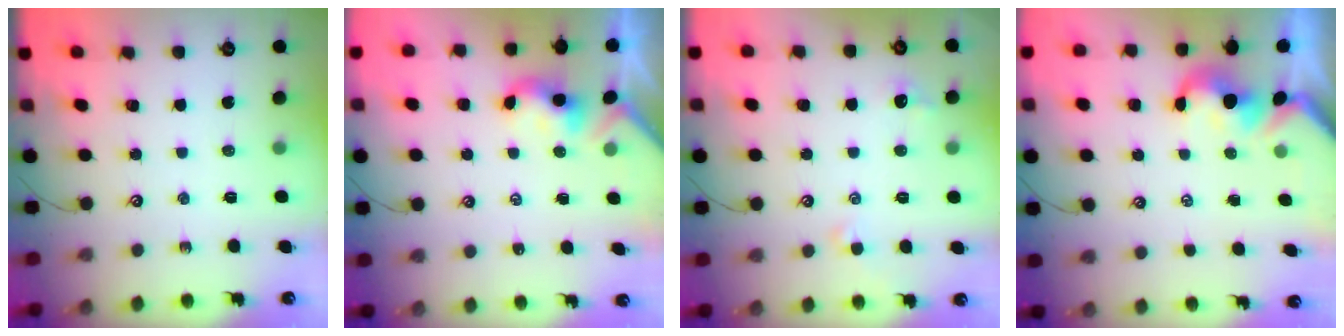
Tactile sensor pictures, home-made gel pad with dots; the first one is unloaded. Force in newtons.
{"total": 2.1, "press": 2.1, "slide": 0.2}
{"total": 2.9, "press": 2.8, "slide": 0.8}
{"total": 0.8, "press": 0.6, "slide": 0.4}